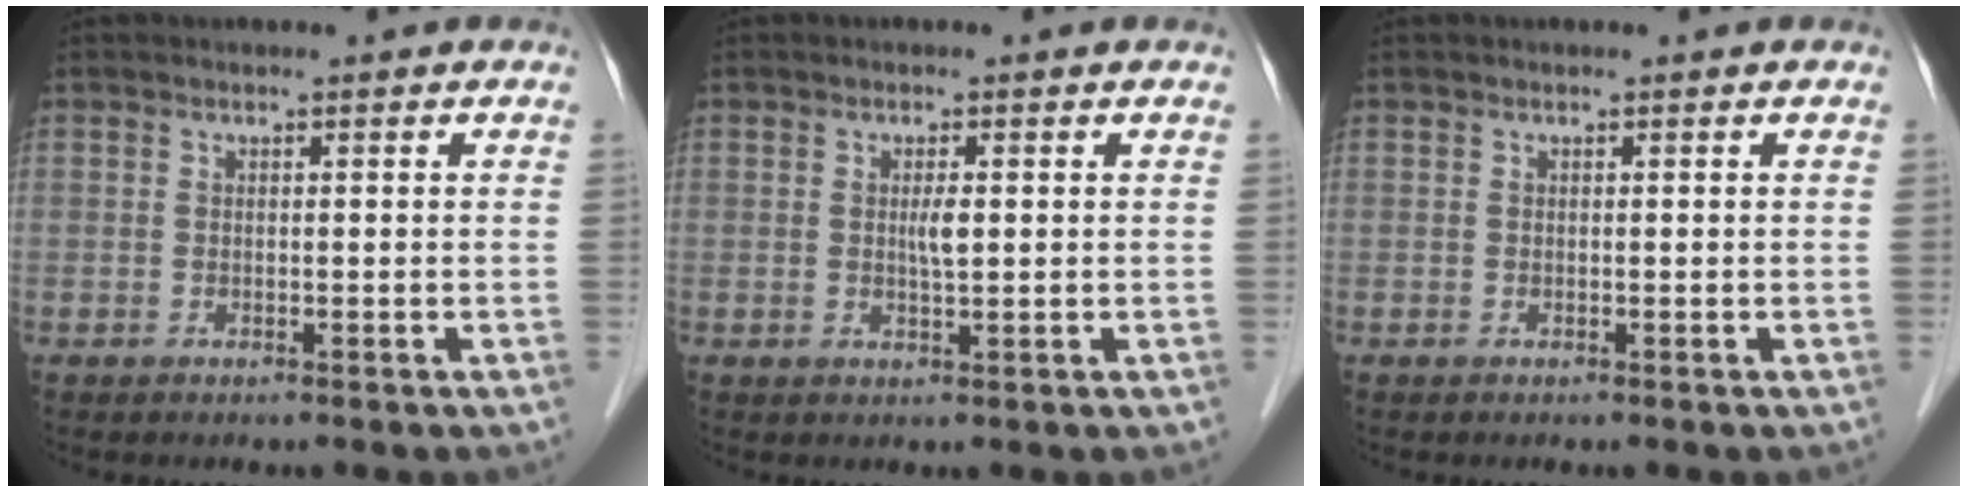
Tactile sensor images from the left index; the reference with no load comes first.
{"total": 1.9, "force": [0.3, 0.2, 1.9], "torque": [-0.036, -0.001, 0.005]}
{"total": 0.0}